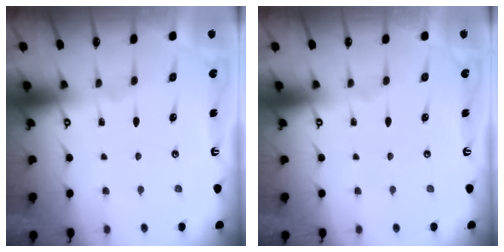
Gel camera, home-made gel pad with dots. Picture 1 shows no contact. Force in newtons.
{"total": 0.0}